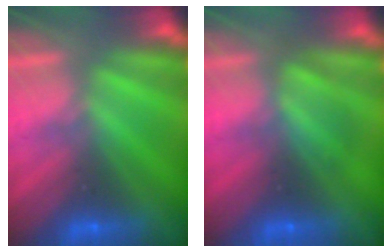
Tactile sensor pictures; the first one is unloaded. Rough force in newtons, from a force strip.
{"total": 2.4}